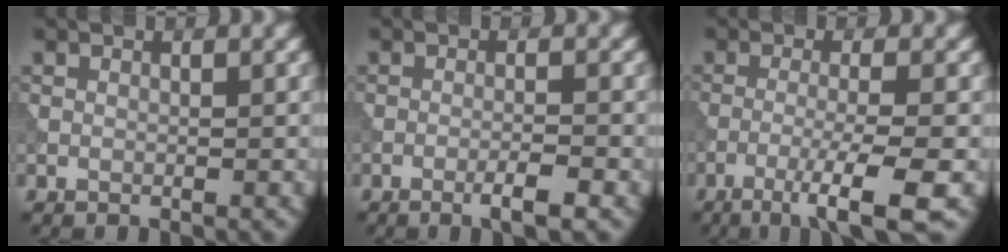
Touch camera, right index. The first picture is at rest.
{"total": 2.6, "force": [-1.3, 0.3, 2.2], "torque": [-0.032, 0.004, -0.026]}
{"total": 6.0, "force": [-3.2, 0.7, 5.1], "torque": [-0.073, 0.003, -0.064]}